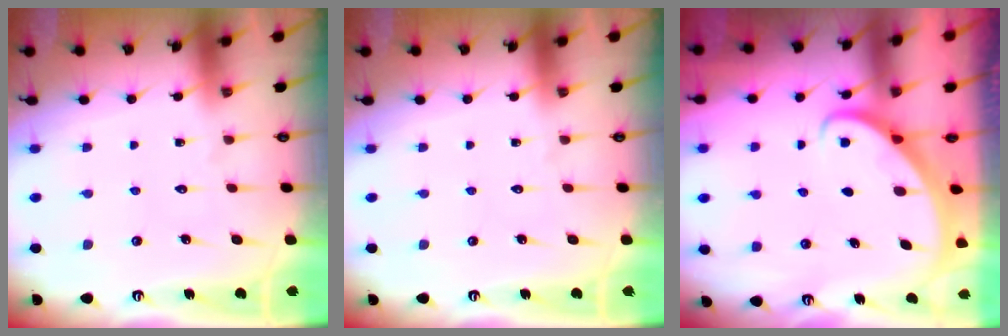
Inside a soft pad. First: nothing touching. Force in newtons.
{"total": 0.0}
{"total": 2.8, "press": 2.8, "slide": 0.2}